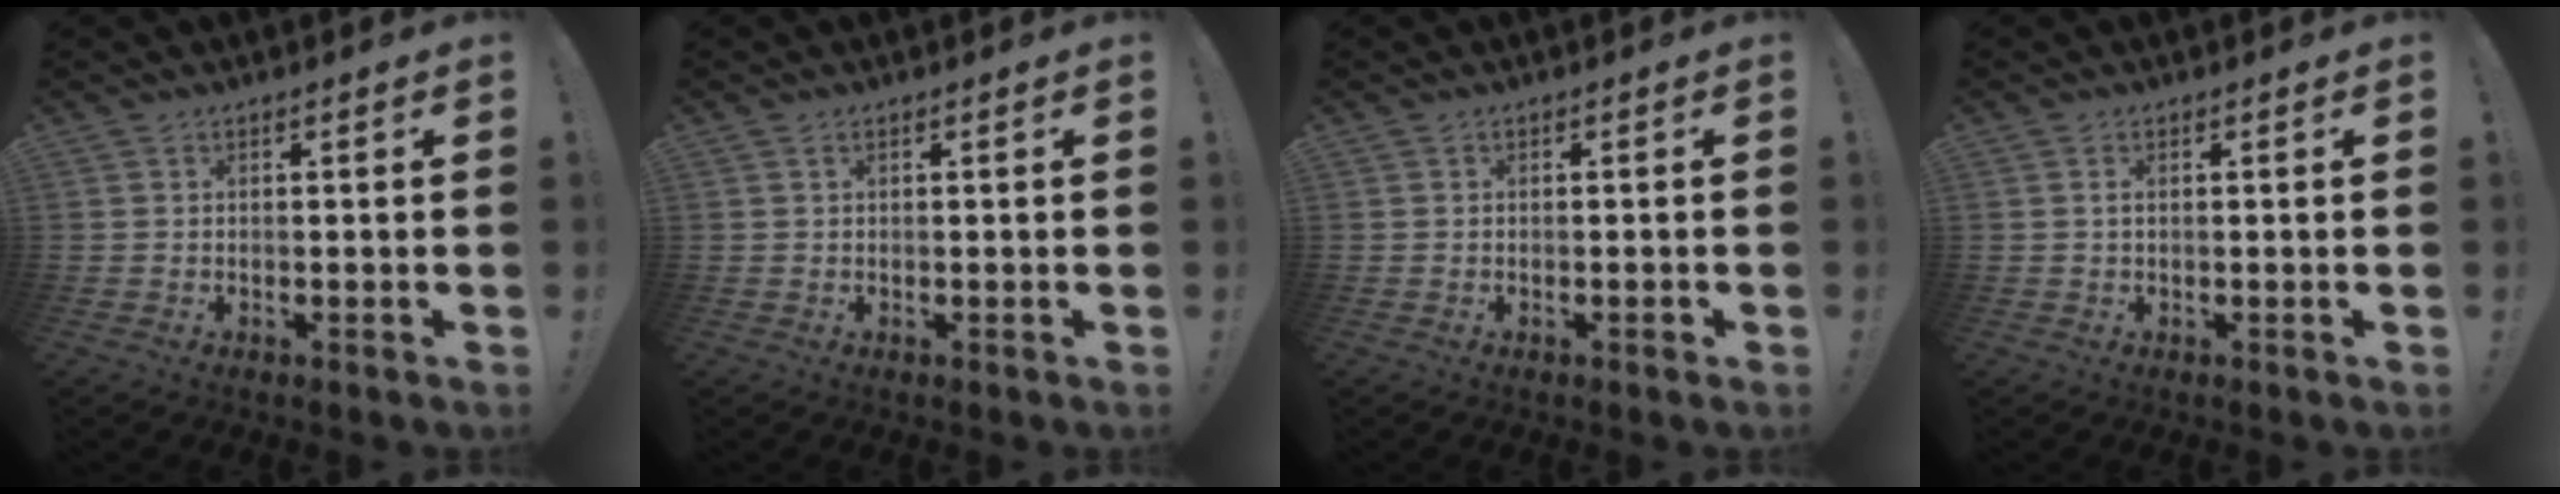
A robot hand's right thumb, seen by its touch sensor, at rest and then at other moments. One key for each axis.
{"total": 0.5, "fx": 0.3, "fy": 0.1, "fz": 0.4, "tx": -0.003, "ty": -0.002, "tz": 0.005}
{"total": 0.9, "fx": -0.7, "fy": 0.2, "fz": 0.5, "tx": -0.009, "ty": 0.002, "tz": -0.011}
{"total": 1.0, "fx": 0.2, "fy": 0.3, "fz": 1.0, "tx": -0.022, "ty": 0.002, "tz": 0.003}